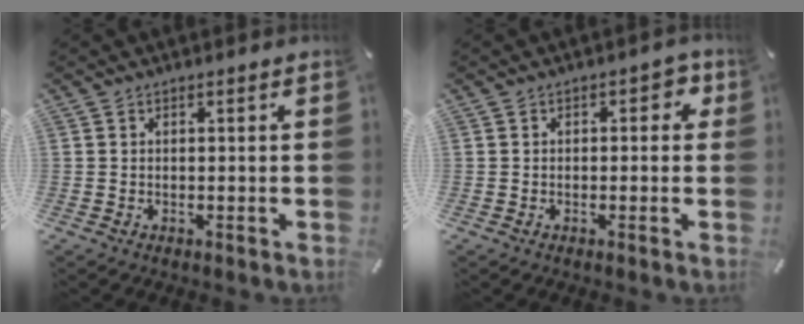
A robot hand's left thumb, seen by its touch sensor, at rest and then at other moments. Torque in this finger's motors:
{"motor_torque": [0.55, 0.26, 0.14, -0.27, 0.03]}